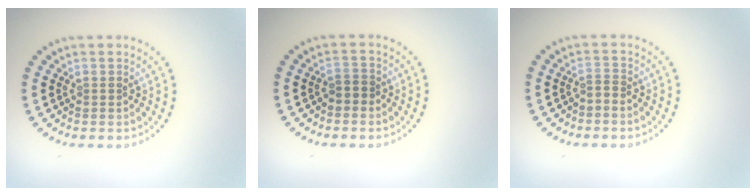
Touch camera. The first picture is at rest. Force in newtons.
{"total": 1.1, "press": 1.0, "slide": 0.4}
{"total": 0.5, "press": 0.2, "slide": 0.5}